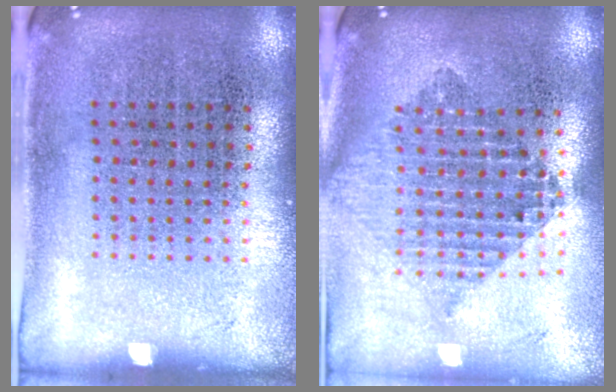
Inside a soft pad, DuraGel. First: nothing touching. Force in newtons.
{"total": 2.2, "press": 1.7, "slide": 1.3}